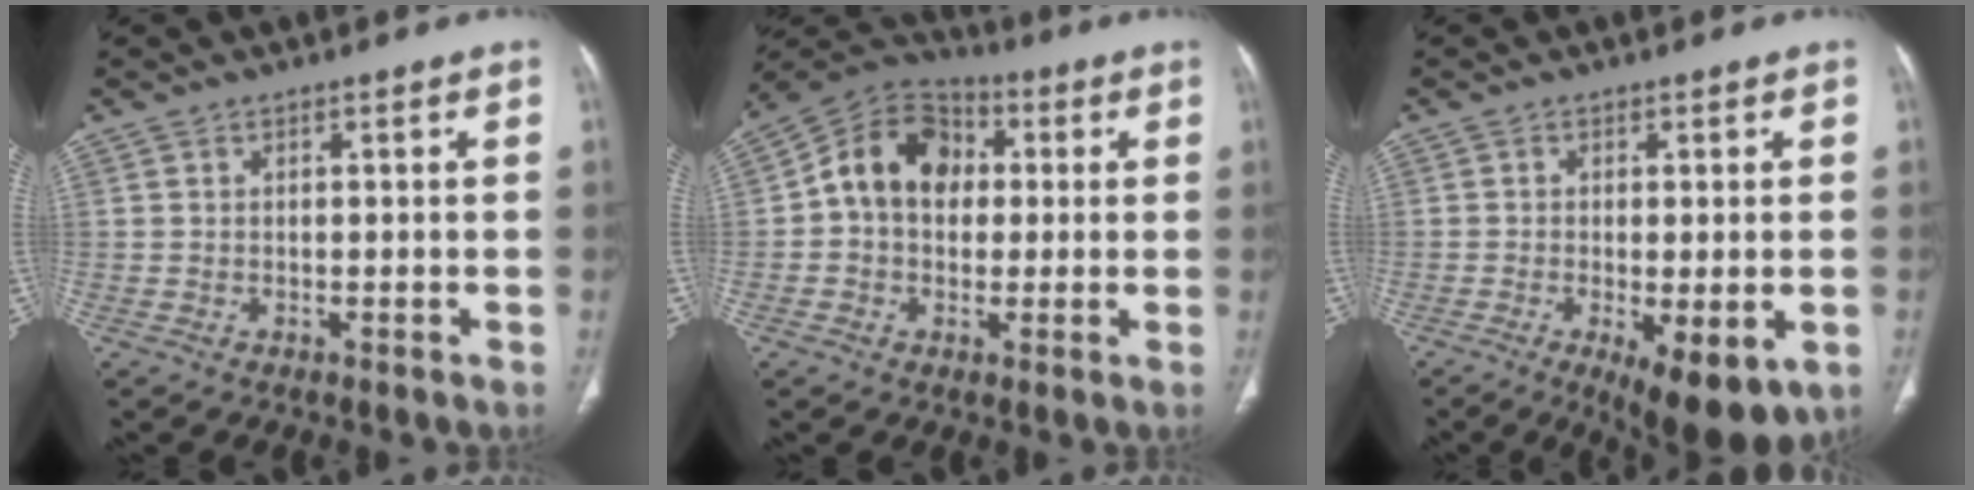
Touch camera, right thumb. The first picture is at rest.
{"total": 13.1, "force": [1.4, 10.2, 8.1], "torque": [-0.112, 0.030, 0.010]}
{"total": 10.8, "force": [-4.1, 4.0, 9.2], "torque": [-0.133, -0.015, -0.053]}